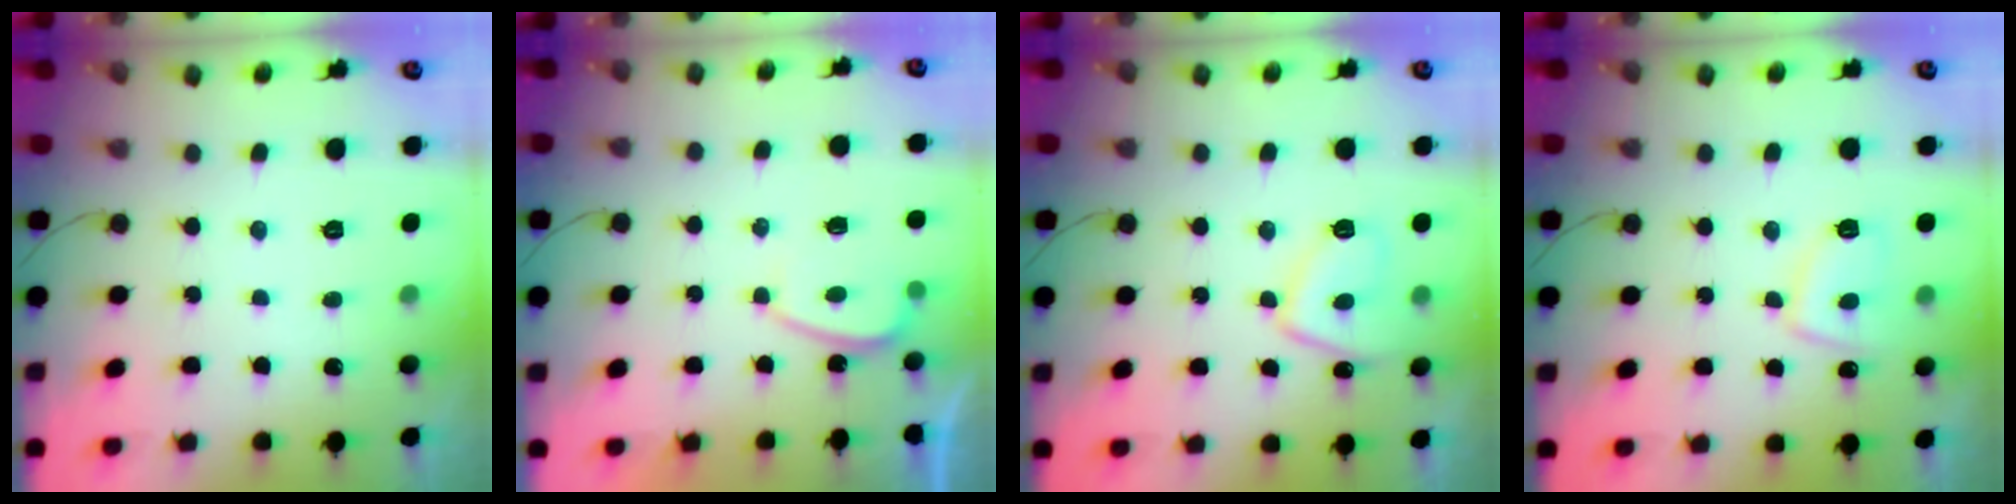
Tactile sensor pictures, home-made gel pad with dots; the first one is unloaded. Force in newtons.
{"total": 2.2, "press": 2.1, "slide": 0.6}
{"total": 9.6, "press": 9.5, "slide": 1.2}
{"total": 7.3, "press": 7.2, "slide": 1.2}